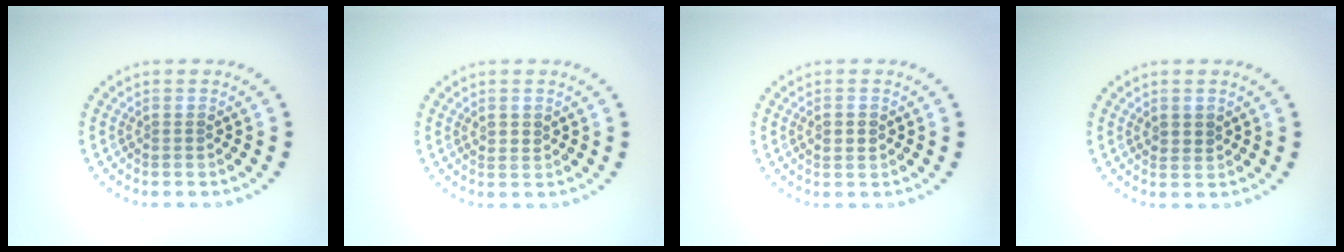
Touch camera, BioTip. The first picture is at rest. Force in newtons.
{"total": 1.1, "press": 1.0, "slide": 0.5}
{"total": 1.0, "press": 1.0, "slide": 0.0}
{"total": 1.3, "press": 1.2, "slide": 0.5}